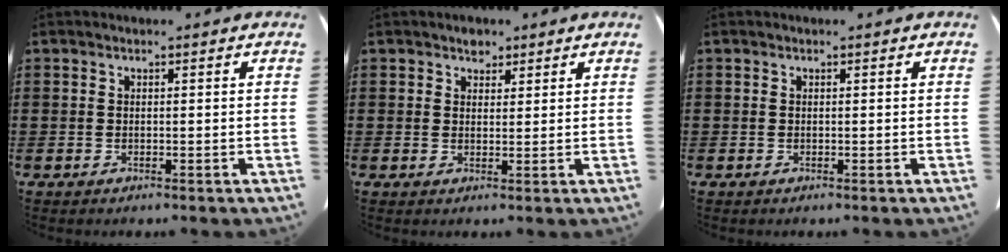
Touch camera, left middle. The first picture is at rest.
{"total": 2.4, "force": [1.9, 1.4, 0.5], "torque": [-0.008, 0.002, 0.036]}
{"total": 0.0}